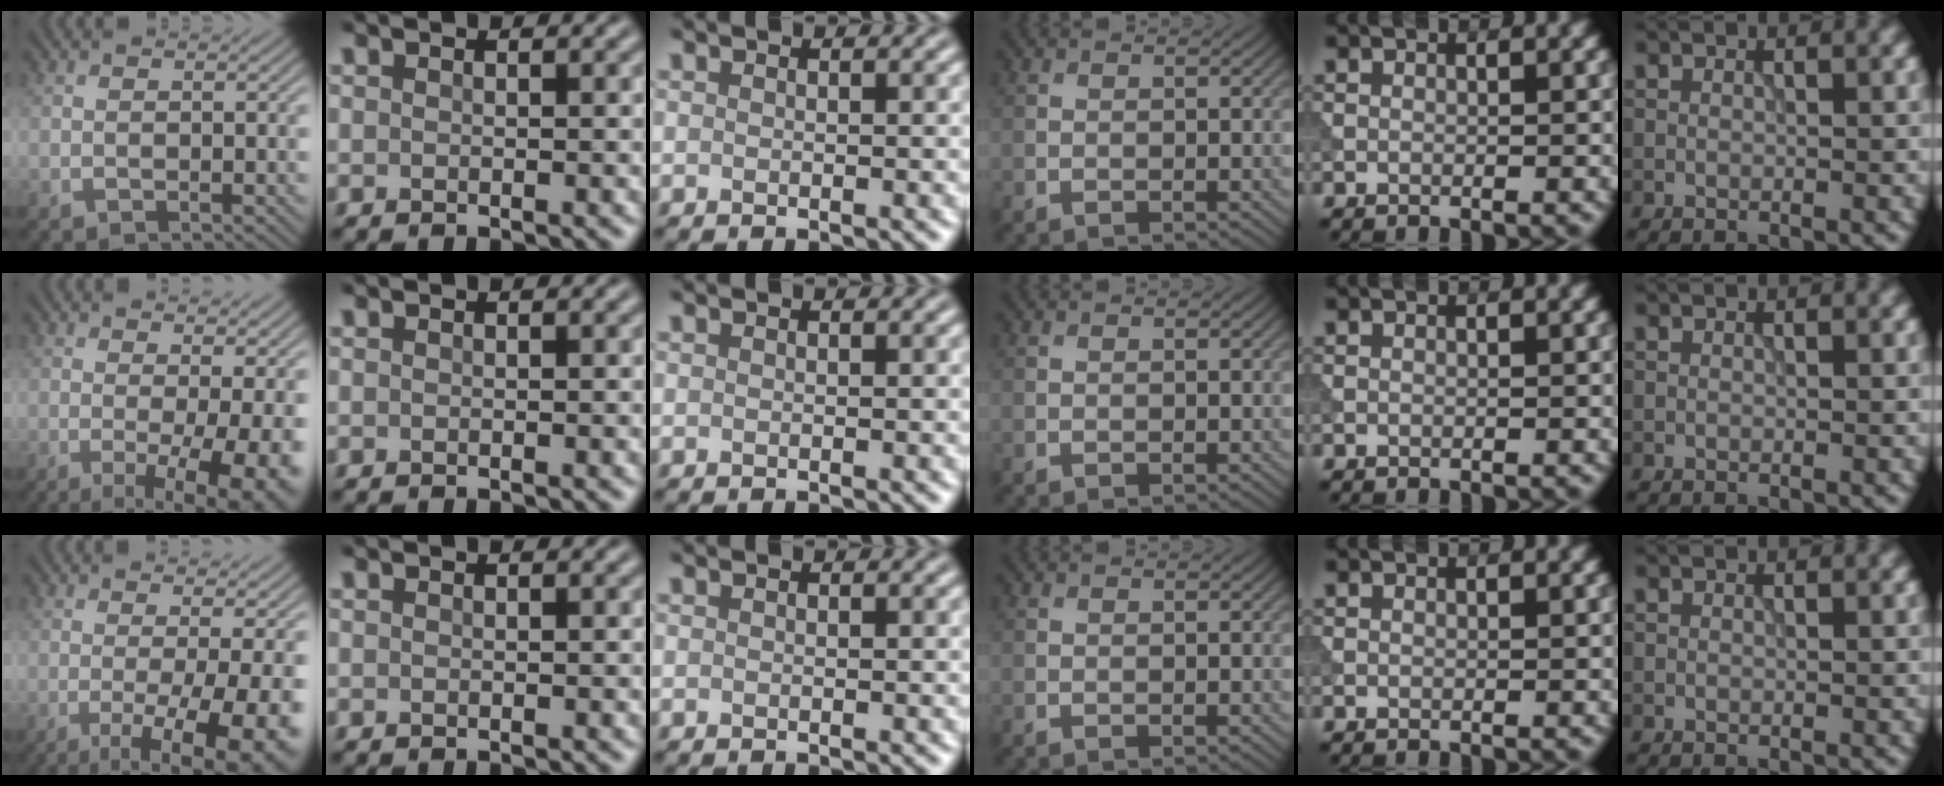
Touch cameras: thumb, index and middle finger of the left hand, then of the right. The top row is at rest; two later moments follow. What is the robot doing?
{"motion": "extract", "object": "tissue"}